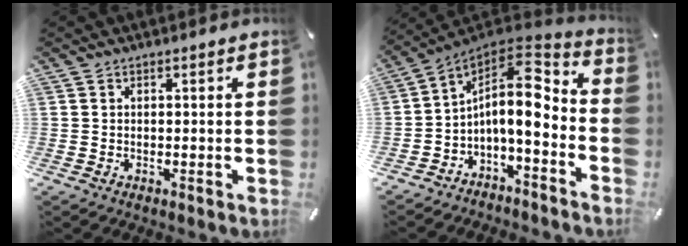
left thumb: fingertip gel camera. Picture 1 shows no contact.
{"total": 10.8, "force": [0.6, 6.1, 8.8], "torque": [-0.143, -0.023, 0.004]}